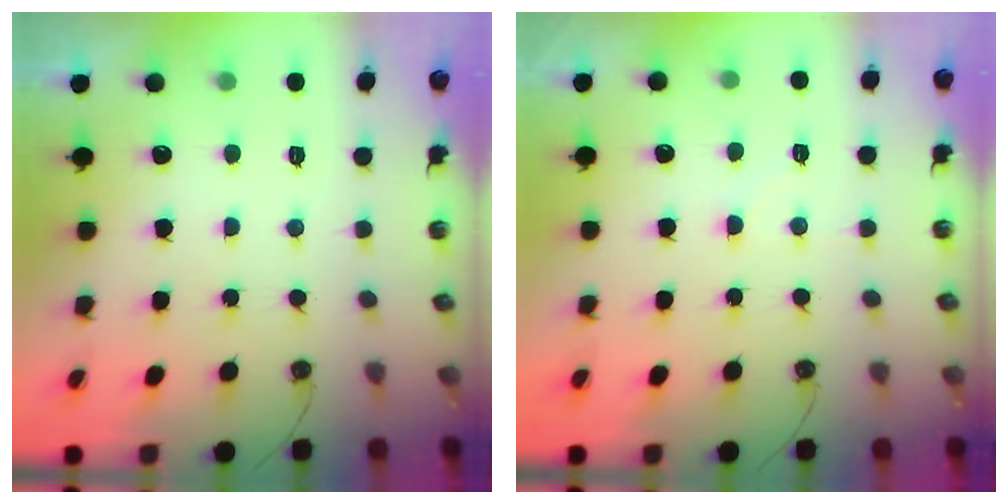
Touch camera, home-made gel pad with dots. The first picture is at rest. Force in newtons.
{"total": 2.7, "press": 2.7, "slide": 0.3}